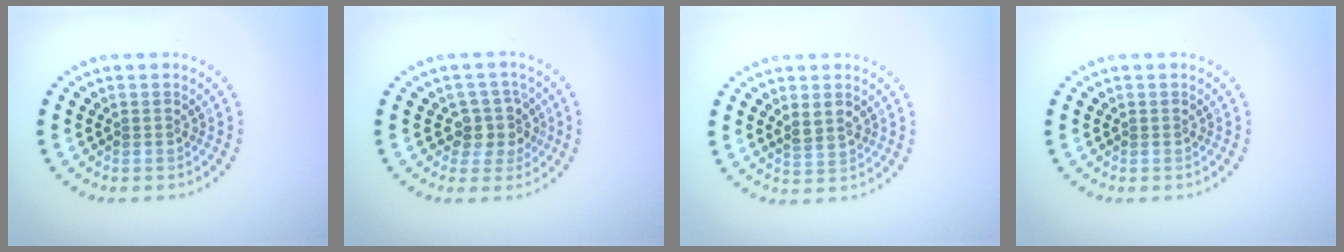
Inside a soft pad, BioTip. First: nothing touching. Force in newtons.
{"total": 3.0, "press": 2.4, "slide": 1.8}
{"total": 1.6, "press": 1.5, "slide": 0.5}
{"total": 0.0}